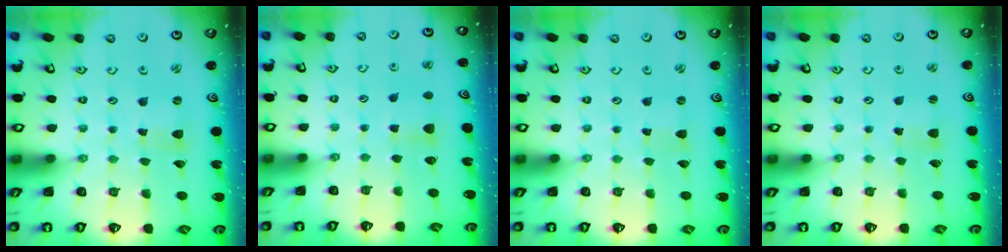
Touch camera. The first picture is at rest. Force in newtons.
{"total": 5.7, "press": 5.7, "slide": 0.8}
{"total": 0.0}
{"total": 2.5, "press": 2.5, "slide": 0.1}